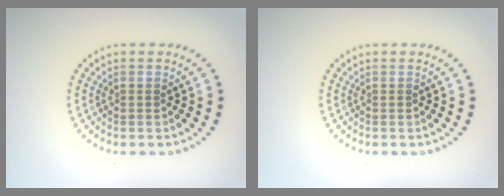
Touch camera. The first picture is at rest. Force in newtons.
{"total": 0.0}